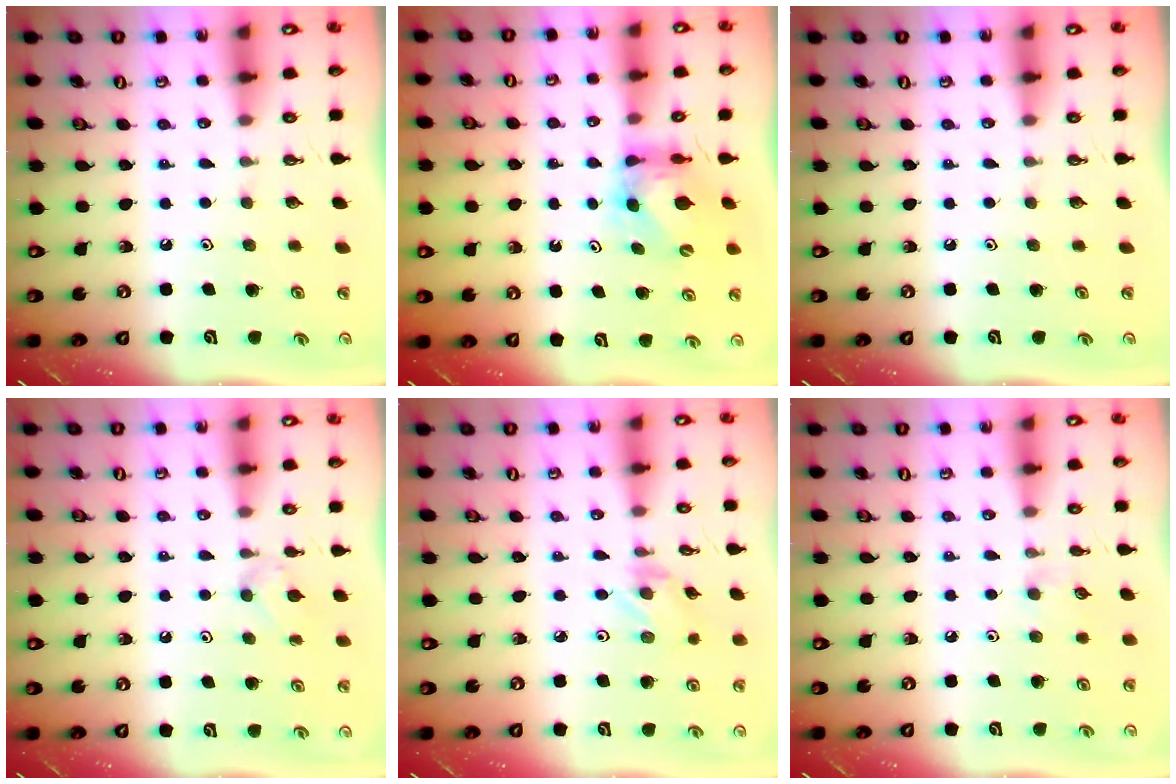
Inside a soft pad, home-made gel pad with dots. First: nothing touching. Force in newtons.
{"total": 5.9, "press": 5.9, "slide": 0.7}
{"total": 0.0}
{"total": 5.7, "press": 5.6, "slide": 0.9}
{"total": 1.6, "press": 1.5, "slide": 0.3}
{"total": 2.6, "press": 2.6, "slide": 0.4}